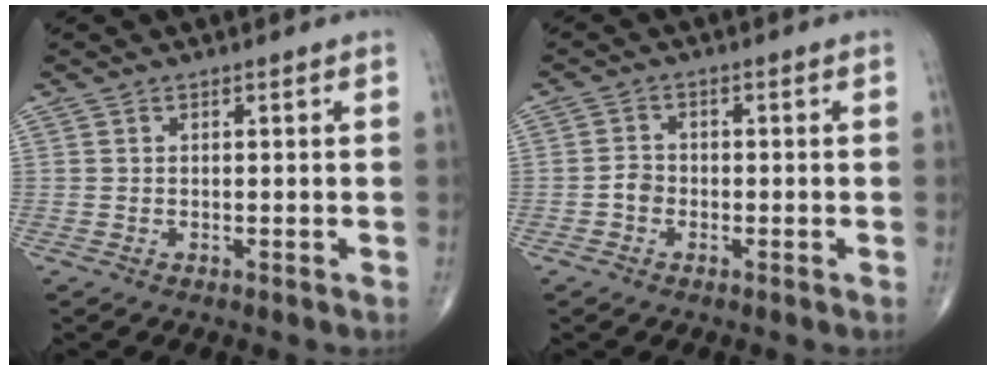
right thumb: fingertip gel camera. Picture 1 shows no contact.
{"total": 2.2, "force": [-0.9, 1.8, 1.0], "torque": [-0.009, 0.010, -0.023]}